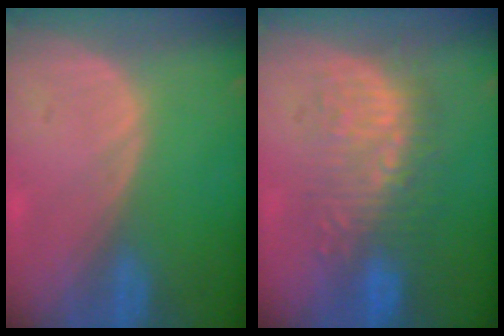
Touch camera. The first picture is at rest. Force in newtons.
{"total": 8.9, "press": 8.6, "slide": 2.0}